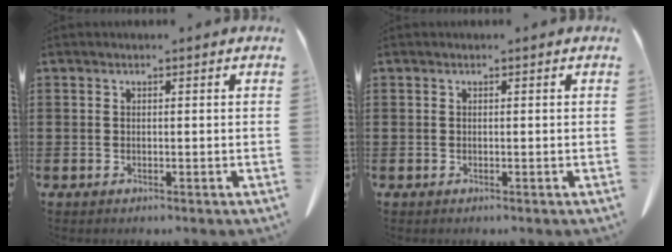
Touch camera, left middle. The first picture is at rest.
{"total": 0.0}